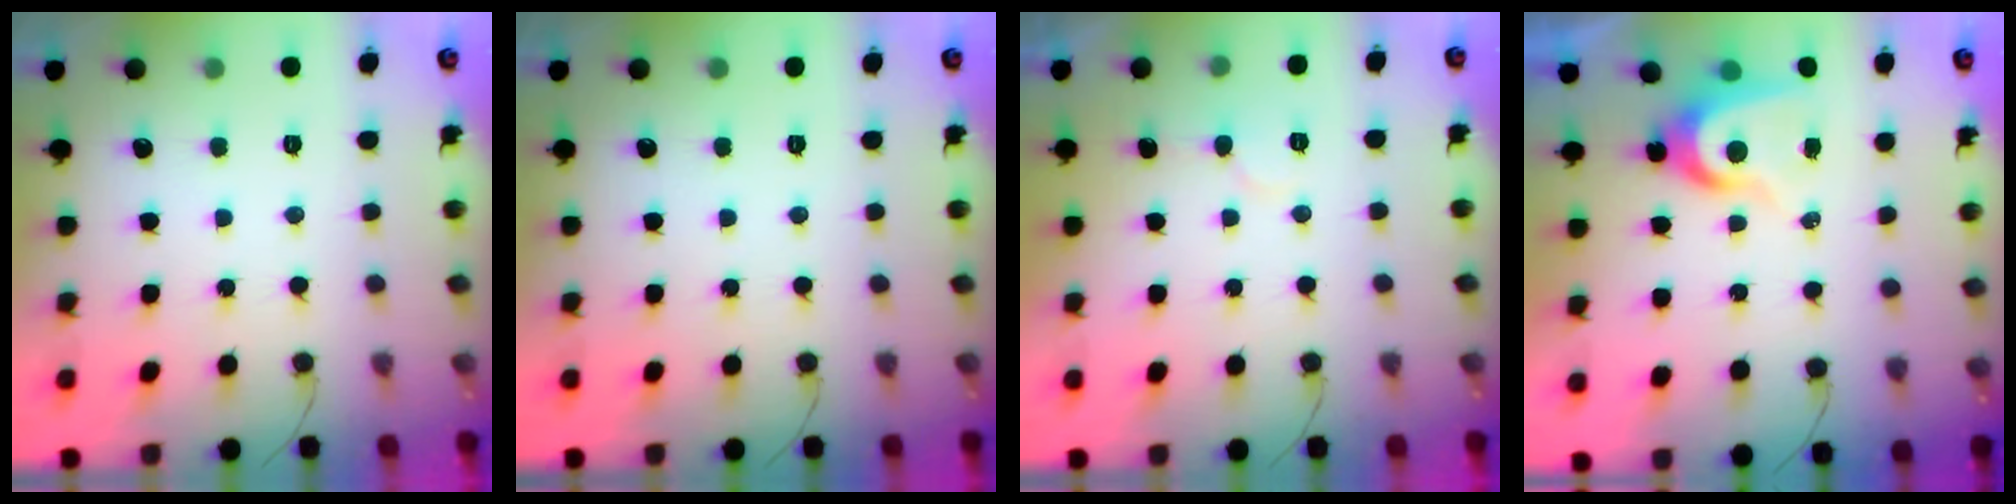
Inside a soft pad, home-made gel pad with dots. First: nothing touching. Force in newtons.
{"total": 0.0}
{"total": 4.9, "press": 4.9, "slide": 0.3}
{"total": 7.0, "press": 7.0, "slide": 0.2}